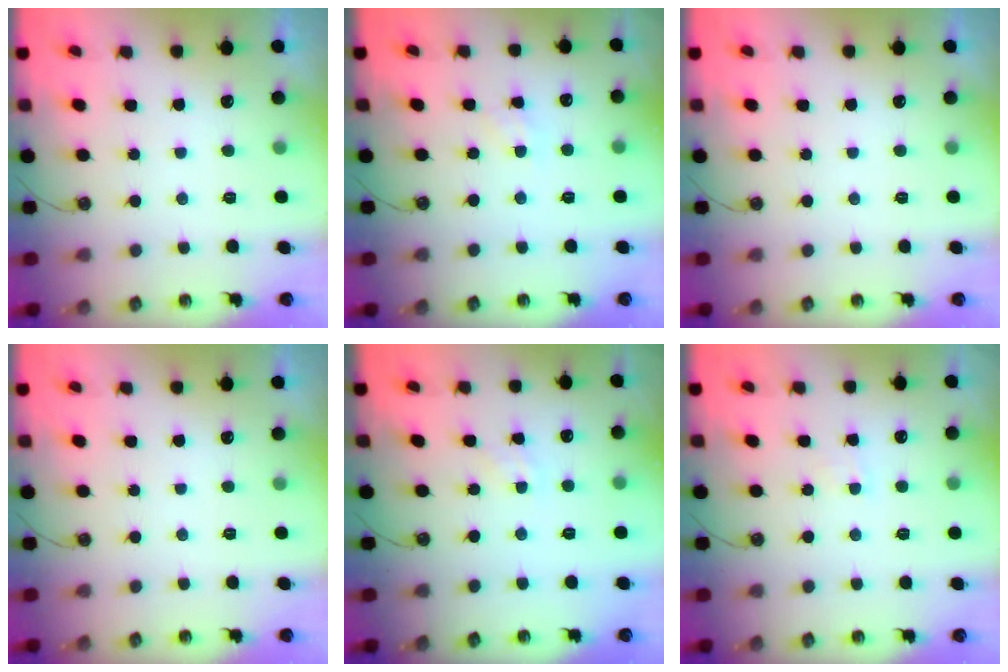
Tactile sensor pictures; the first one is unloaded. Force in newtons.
{"total": 1.3, "press": 1.3, "slide": 0.2}
{"total": 0.0}
{"total": 0.0}
{"total": 1.1, "press": 1.1, "slide": 0.2}
{"total": 3.6, "press": 3.5, "slide": 0.5}